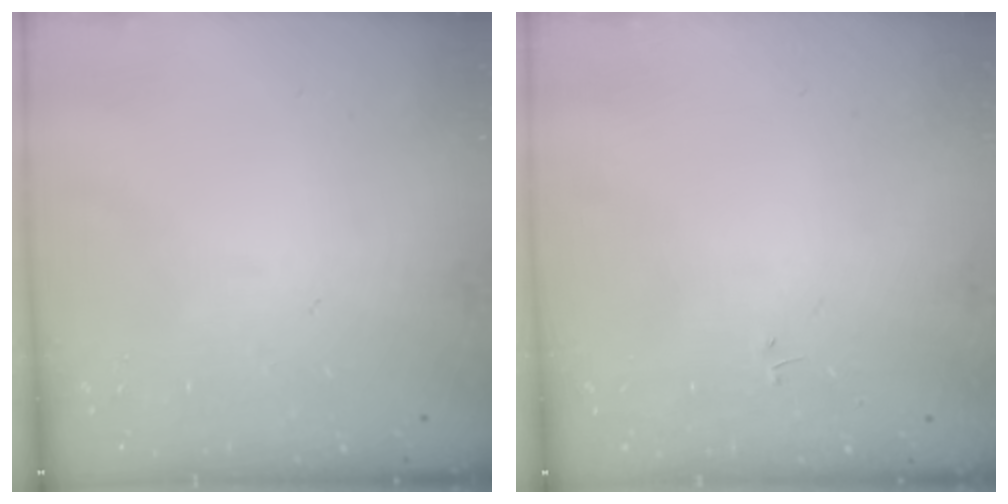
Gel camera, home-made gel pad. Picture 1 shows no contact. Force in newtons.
{"total": 0.0}